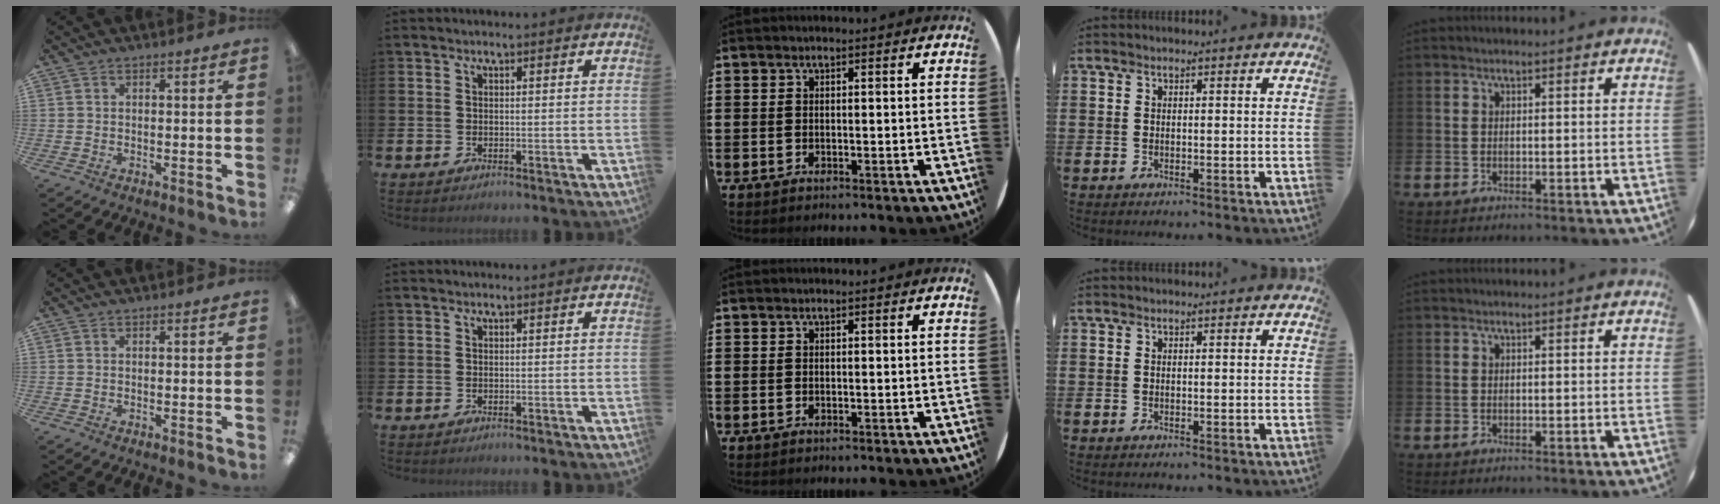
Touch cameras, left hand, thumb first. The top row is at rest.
{}